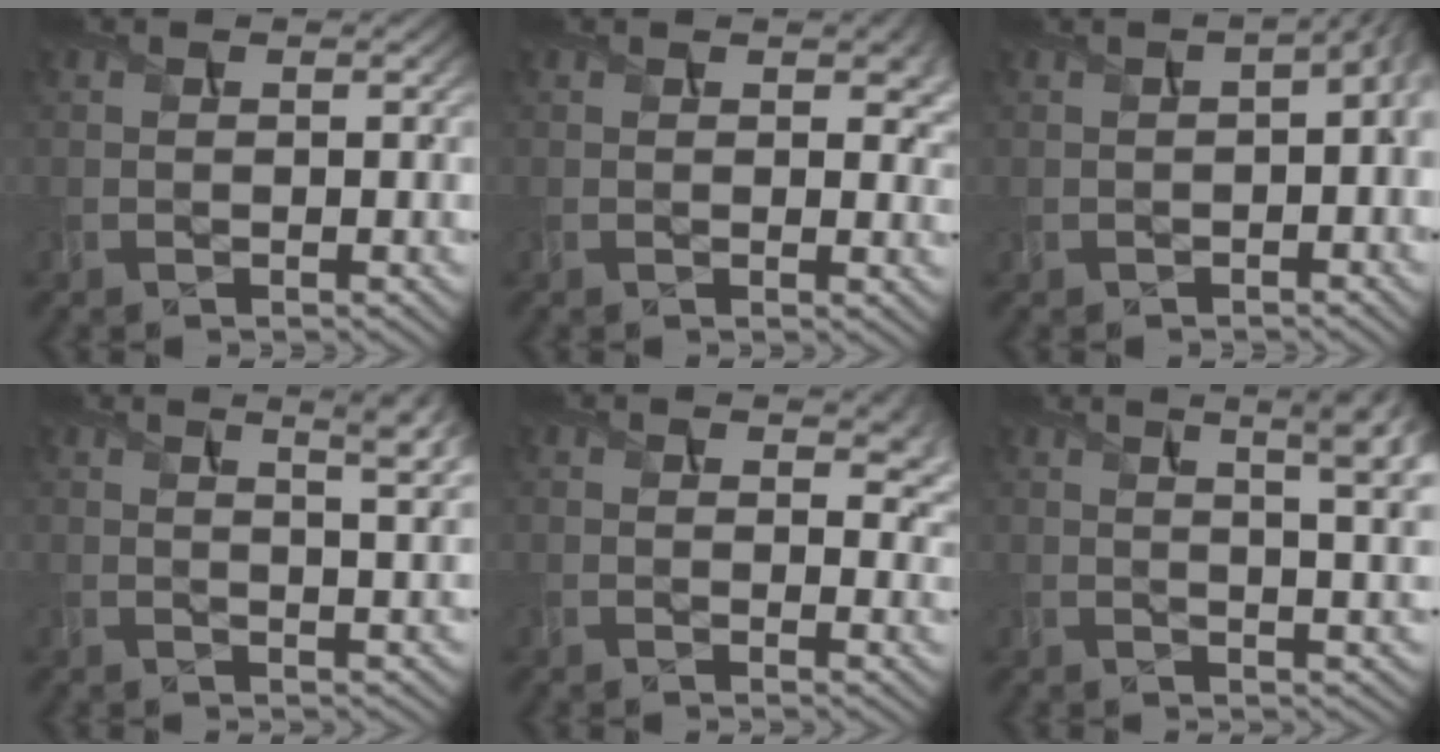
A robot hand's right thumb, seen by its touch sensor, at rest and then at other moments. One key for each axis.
{"total": 4.2, "fx": 1.2, "fy": 2.2, "fz": 3.4, "tx": -0.052, "ty": -0.003, "tz": 0.021}
{"total": 5.2, "fx": -0.1, "fy": 2.4, "fz": 4.6, "tx": -0.061, "ty": 0.000, "tz": 0.005}
{"total": 6.5, "fx": 3.6, "fy": 1.8, "fz": 5.2, "tx": -0.062, "ty": 0.024, "tz": 0.042}
{"total": 6.0, "fx": 2.8, "fy": 2.9, "fz": 4.4, "tx": -0.065, "ty": -0.007, "tz": 0.048}
{"total": 10.3, "fx": 4.4, "fy": 3.4, "fz": 8.7, "tx": -0.114, "ty": 0.033, "tz": 0.051}